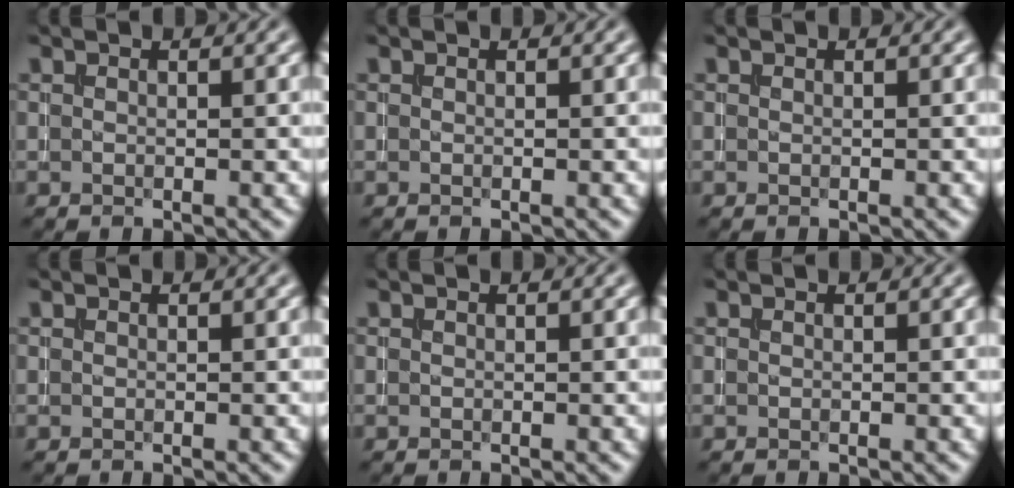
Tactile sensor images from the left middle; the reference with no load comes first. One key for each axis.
{"total": 0.0}
{"total": 0.0}
{"total": 0.0}
{"total": 0.0}
{"total": 0.0}